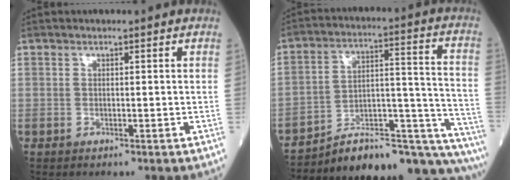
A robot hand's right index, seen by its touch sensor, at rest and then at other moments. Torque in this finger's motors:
{"motor_torque": [0.51, -0.75, 0.21, 0.01]}